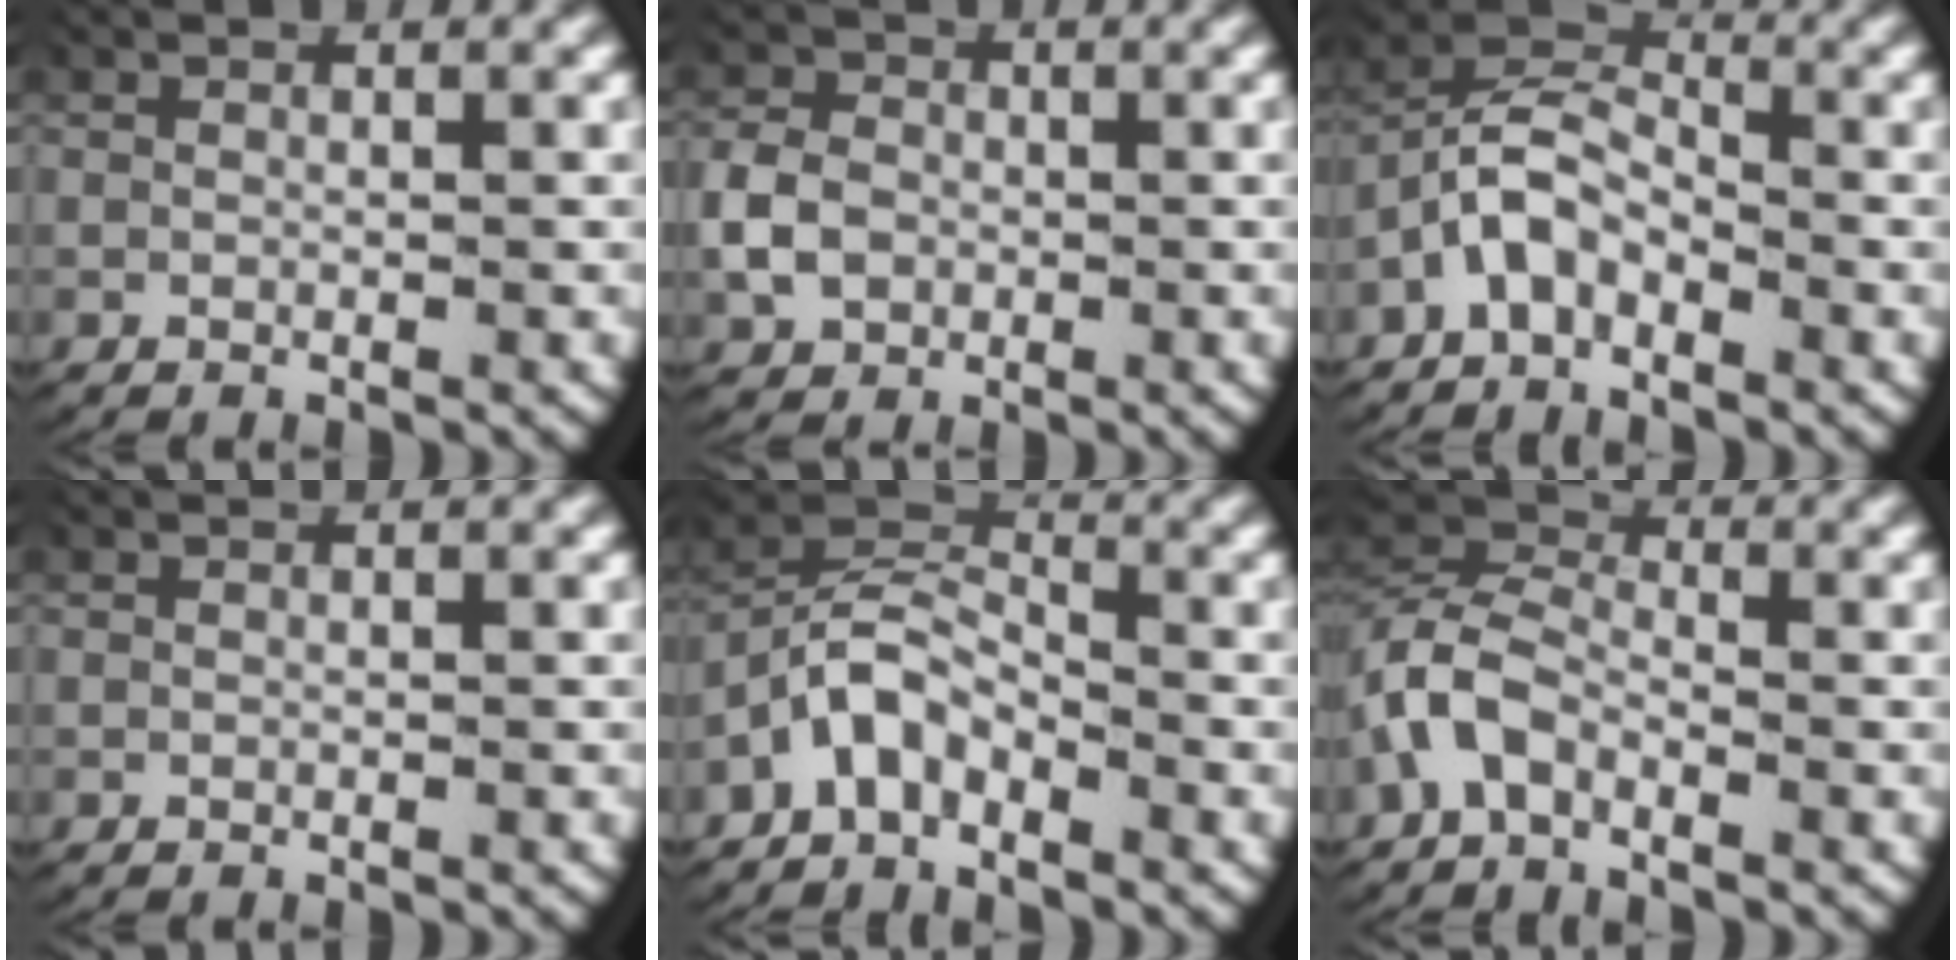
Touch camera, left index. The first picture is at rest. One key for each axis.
{"total": 3.2, "fx": -0.6, "fy": 2.7, "fz": 1.6, "tx": -0.043, "ty": -0.004, "tz": -0.008}
{"total": 4.7, "fx": -0.6, "fy": 3.9, "fz": 2.6, "tx": -0.058, "ty": -0.001, "tz": -0.022}
{"total": 0.0}
{"total": 5.2, "fx": -1.2, "fy": 4.2, "fz": 2.8, "tx": -0.068, "ty": -0.007, "tz": -0.031}
{"total": 4.6, "fx": -1.1, "fy": 3.7, "fz": 2.4, "tx": -0.066, "ty": -0.005, "tz": -0.030}